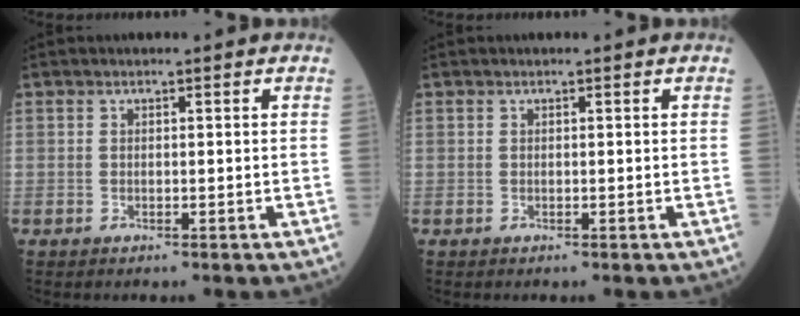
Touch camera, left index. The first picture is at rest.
{"total": 0.0}